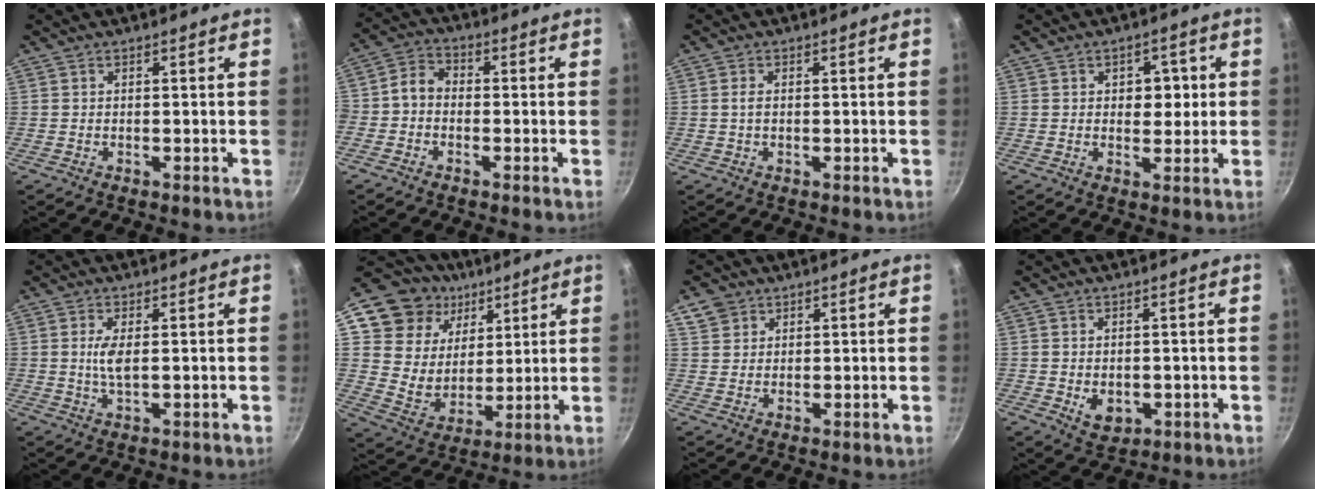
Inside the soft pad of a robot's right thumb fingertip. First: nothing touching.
{"total": 4.6, "force": [-1.2, 3.5, 2.7], "torque": [-0.045, 0.025, -0.039]}
{"total": 1.4, "force": [0.1, 0.8, 1.1], "torque": [-0.022, 0.001, 0.001]}
{"total": 5.4, "force": [0.9, 3.8, 3.7], "torque": [-0.018, -0.003, 0.009]}
{"total": 3.6, "force": [0.5, 1.2, 3.4], "torque": [-0.073, -0.004, 0.012]}
{"total": 18.7, "force": [8.9, 14.6, 7.5], "torque": [-0.104, -0.022, 0.168]}
{"total": 4.3, "force": [2.5, 3.4, 1.1], "torque": [-0.003, 0.003, 0.046]}
{"total": 4.9, "force": [-0.7, 3.6, 3.2], "torque": [-0.038, -0.007, 0.000]}